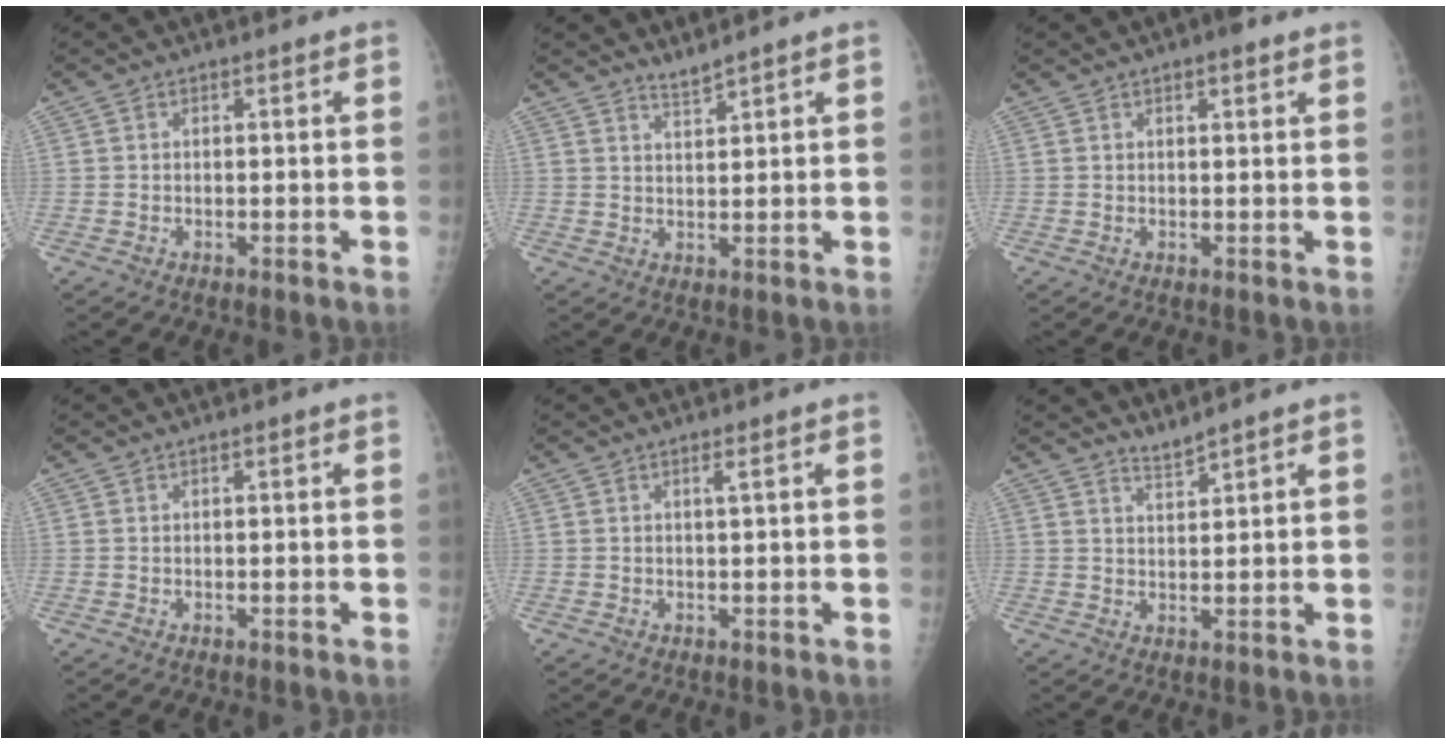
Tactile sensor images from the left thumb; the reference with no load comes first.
{"total": 2.2, "force": [2.1, -0.4, 0.3], "torque": [-0.003, -0.019, 0.042]}
{"total": 2.5, "force": [1.6, 0.8, 1.8], "torque": [-0.019, -0.004, 0.019]}
{"total": 0.0}
{"total": 0.7, "force": [0.3, -0.2, 0.6], "torque": [-0.016, -0.008, 0.006]}
{"total": 2.3, "force": [2.2, -0.5, 0.2], "torque": [-0.002, -0.022, 0.047]}